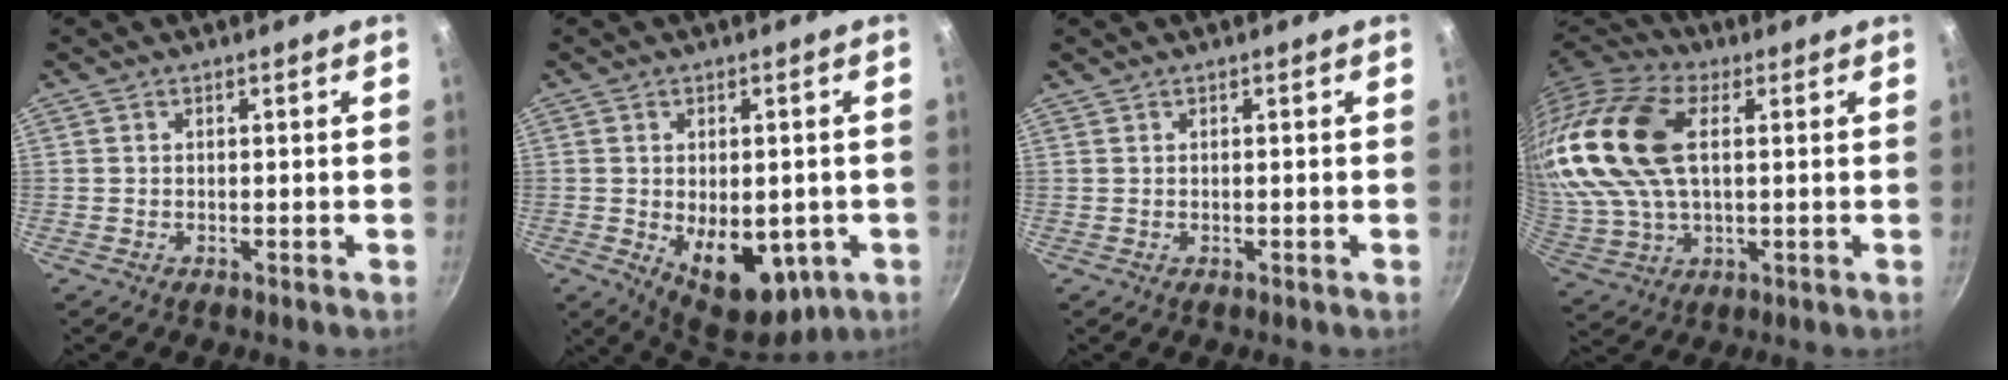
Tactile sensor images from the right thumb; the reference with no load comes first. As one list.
[{"total": 13.8, "force": [-3.1, 8.1, 10.8], "torque": [-0.115, -0.015, -0.024]}, {"total": 0.0}, {"total": 22.7, "force": [5.5, 13.2, 17.6], "torque": [-0.372, 0.004, 0.099]}]